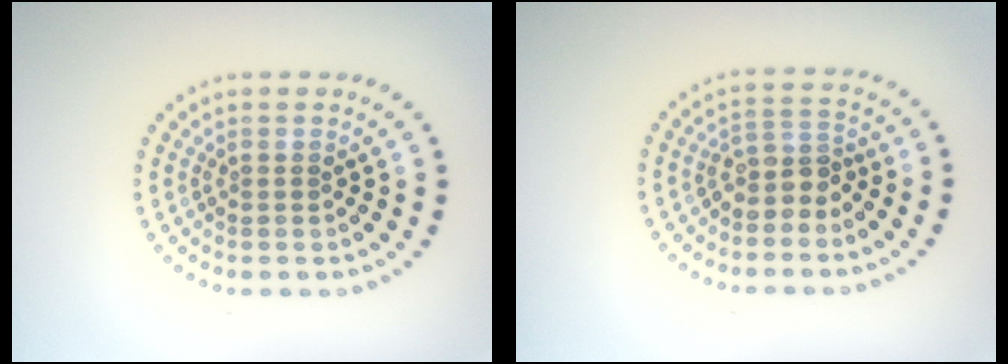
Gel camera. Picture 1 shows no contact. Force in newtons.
{"total": 2.6, "press": 2.0, "slide": 1.6}